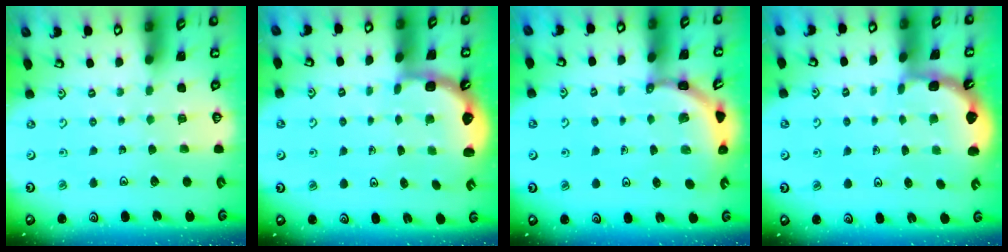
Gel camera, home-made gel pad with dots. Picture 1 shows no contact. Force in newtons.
{"total": 2.3, "press": 1.8, "slide": 1.3}
{"total": 3.5, "press": 3.5, "slide": 0.2}
{"total": 2.1, "press": 2.1, "slide": 0.2}